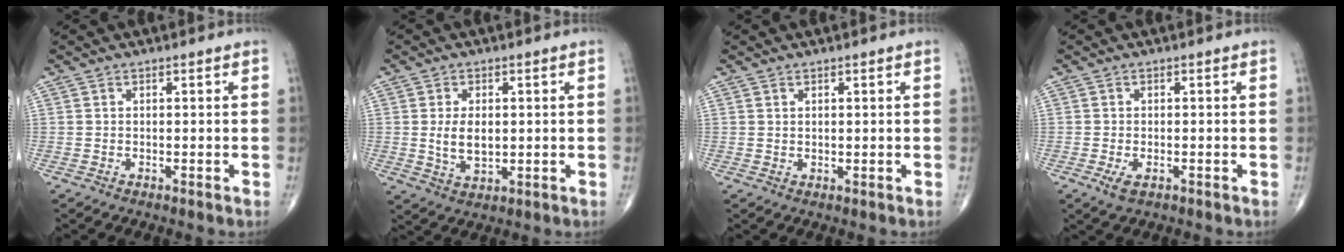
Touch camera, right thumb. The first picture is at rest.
{"total": 6.0, "force": [0.3, 3.5, 4.8], "torque": [-0.079, -0.009, 0.012]}
{"total": 0.6, "force": [0.5, 0.3, 0.3], "torque": [0.003, -0.005, 0.007]}
{"total": 2.5, "force": [-1.1, 1.2, 1.9], "torque": [-0.036, -0.002, -0.017]}